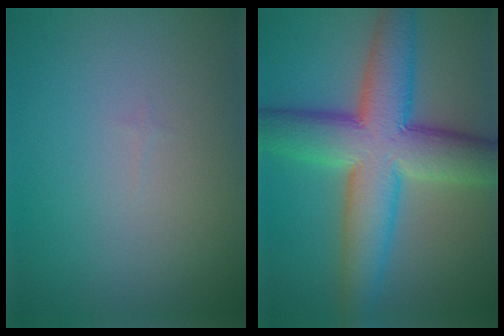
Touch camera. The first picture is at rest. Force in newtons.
{"total": 11.1, "press": 11.1, "slide": 0.3}